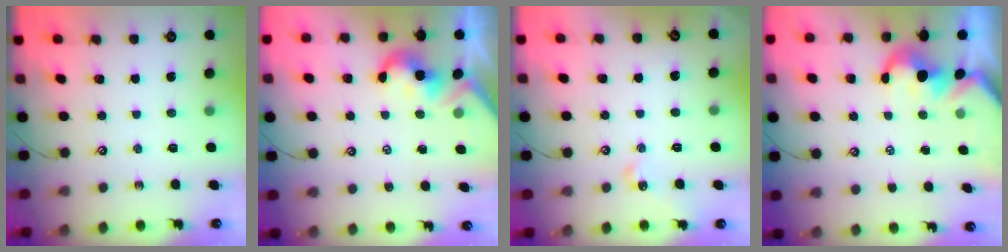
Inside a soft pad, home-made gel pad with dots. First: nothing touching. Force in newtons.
{"total": 1.9, "press": 1.8, "slide": 0.5}
{"total": 2.0, "press": 1.9, "slide": 0.5}
{"total": 1.4, "press": 1.1, "slide": 0.8}